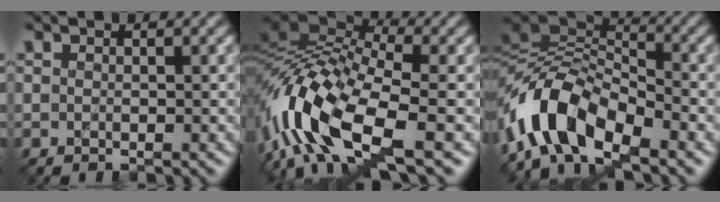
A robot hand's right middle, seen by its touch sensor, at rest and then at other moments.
{"total": 14.0, "force": [-4.4, 5.9, 12.0], "torque": [-0.258, 0.008, -0.086]}
{"total": 9.2, "force": [-5.1, 4.5, 6.2], "torque": [-0.111, 0.015, -0.106]}